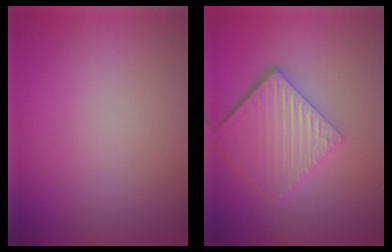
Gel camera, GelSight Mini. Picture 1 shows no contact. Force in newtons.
{"total": 6.6, "press": 4.4, "slide": 4.9}